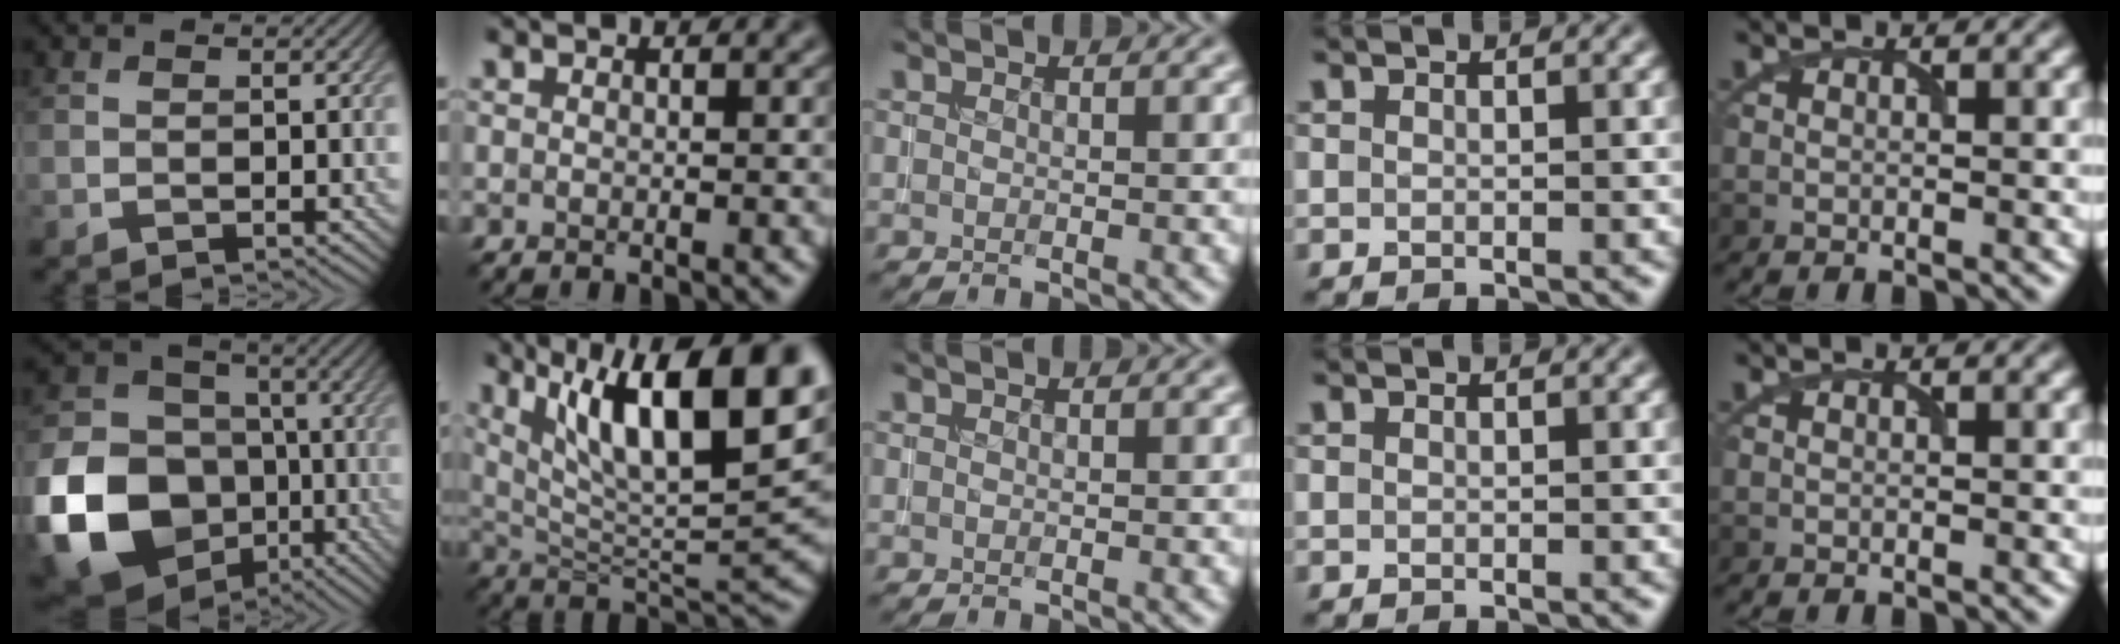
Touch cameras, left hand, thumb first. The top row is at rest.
{"thumb": {"total": 19.5, "force": [-6.8, 15.8, 9.2], "torque": [-0.250, -0.045, -0.125]}, "index": {"total": 14.4, "force": [6.1, 4.7, 12.1], "torque": [-0.189, 0.001, 0.106]}}